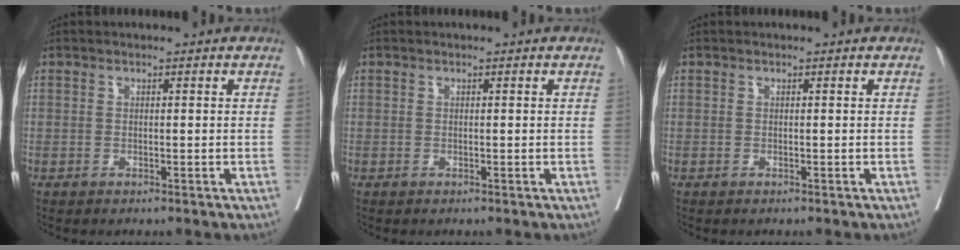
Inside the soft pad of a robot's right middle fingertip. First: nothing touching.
{"total": 0.0}
{"total": 0.0}